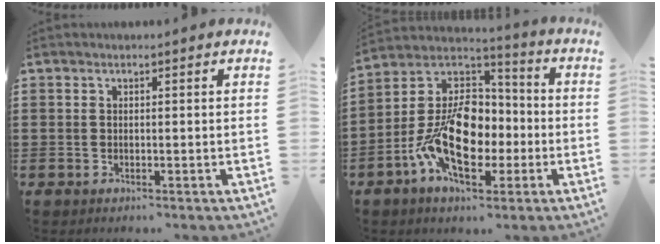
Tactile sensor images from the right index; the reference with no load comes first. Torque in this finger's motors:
{"motor_torque": [2.14, 0.00, 1.05, 0.21]}